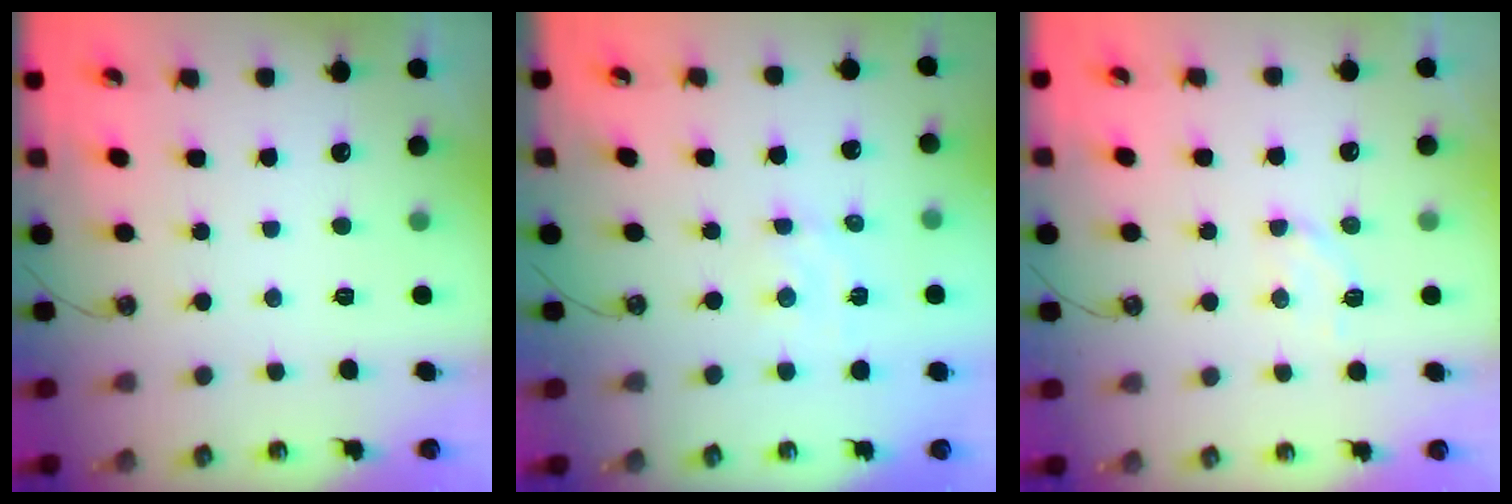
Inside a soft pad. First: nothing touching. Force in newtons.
{"total": 2.9, "press": 2.9, "slide": 0.6}
{"total": 5.8, "press": 5.7, "slide": 1.2}